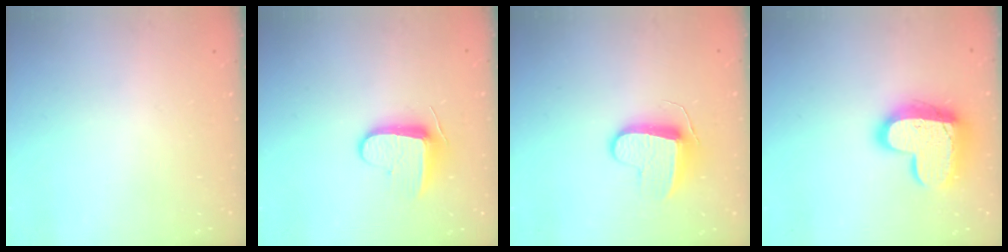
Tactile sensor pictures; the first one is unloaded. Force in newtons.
{"total": 9.3, "press": 9.3, "slide": 0.6}
{"total": 9.6, "press": 9.6, "slide": 0.2}
{"total": 17.3, "press": 17.2, "slide": 1.4}